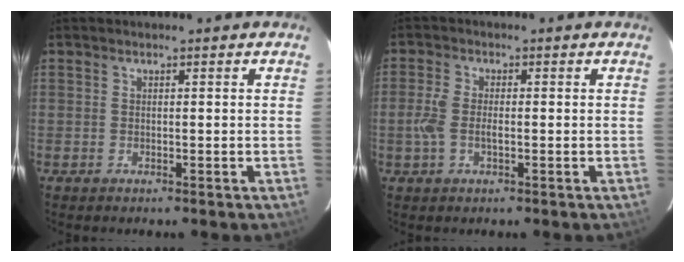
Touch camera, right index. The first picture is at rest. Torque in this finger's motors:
{"motor_torque": [0.01, 0.11, 0.16, 0.06]}